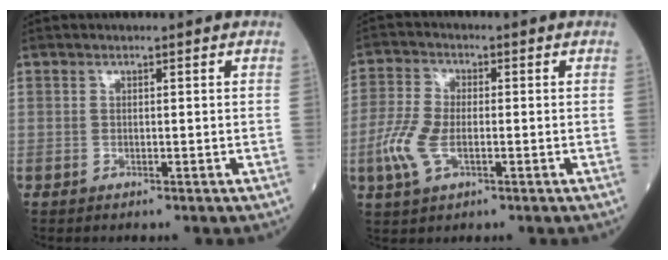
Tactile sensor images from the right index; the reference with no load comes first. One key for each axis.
{"total": 7.1, "fx": -1.8, "fy": 3.3, "fz": 6.0, "tx": -0.155, "ty": -0.003, "tz": -0.038}